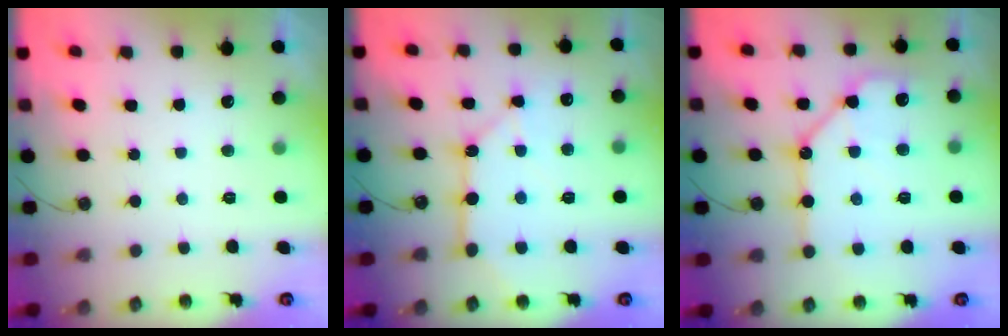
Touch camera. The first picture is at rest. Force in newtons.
{"total": 11.6, "press": 11.5, "slide": 1.1}
{"total": 12.5, "press": 12.5, "slide": 1.3}